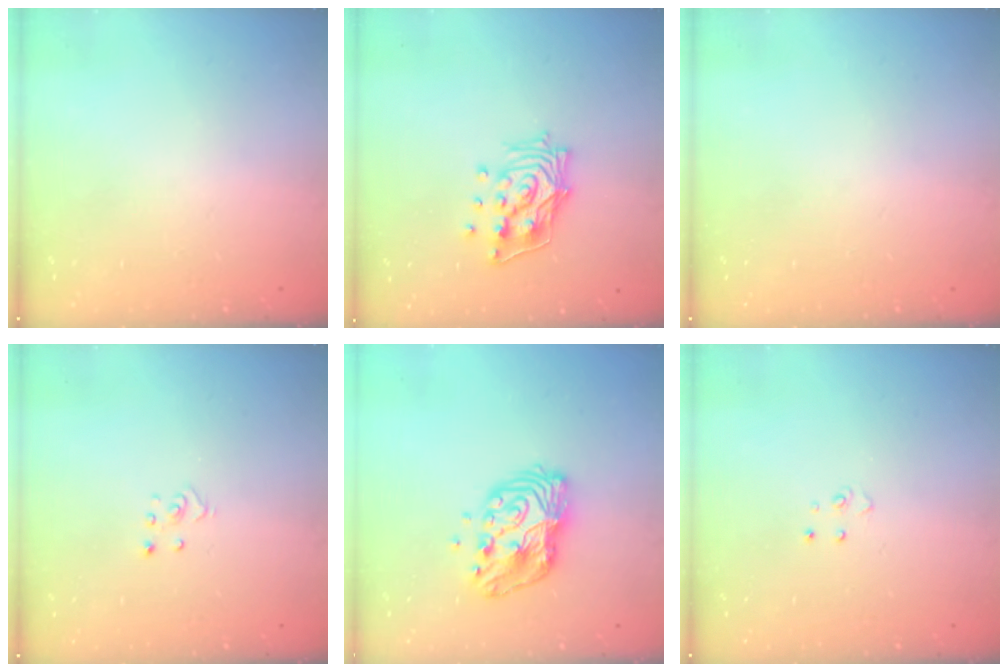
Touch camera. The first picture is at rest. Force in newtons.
{"total": 13.5, "press": 13.5, "slide": 1.6}
{"total": 0.0}
{"total": 2.8, "press": 2.8, "slide": 0.3}
{"total": 11.9, "press": 11.9, "slide": 0.8}
{"total": 4.0, "press": 3.9, "slide": 0.4}